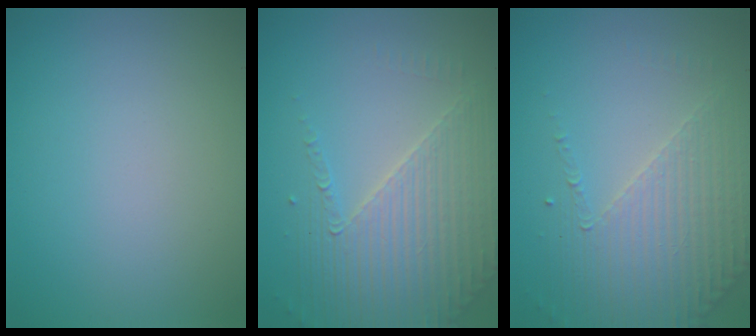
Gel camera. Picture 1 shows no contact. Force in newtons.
{"total": 4.0, "press": 3.8, "slide": 1.2}
{"total": 4.3, "press": 3.2, "slide": 2.9}